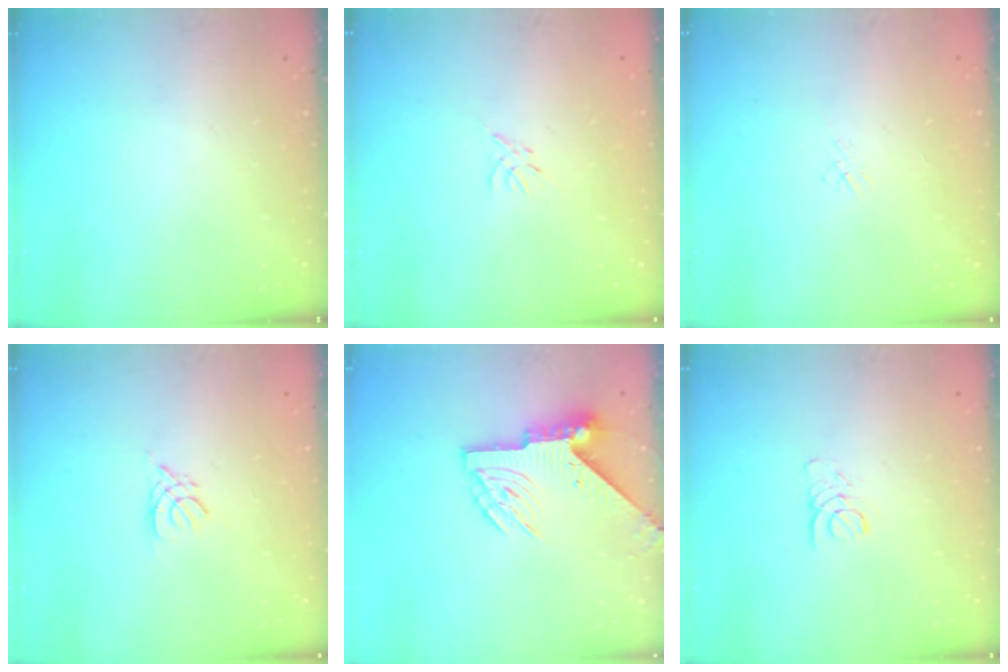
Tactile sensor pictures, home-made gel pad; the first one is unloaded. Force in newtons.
{"total": 0.0}
{"total": 1.2, "press": 1.1, "slide": 0.3}
{"total": 2.8, "press": 2.7, "slide": 0.5}
{"total": 7.6, "press": 7.6, "slide": 0.6}
{"total": 1.6, "press": 1.6, "slide": 0.1}